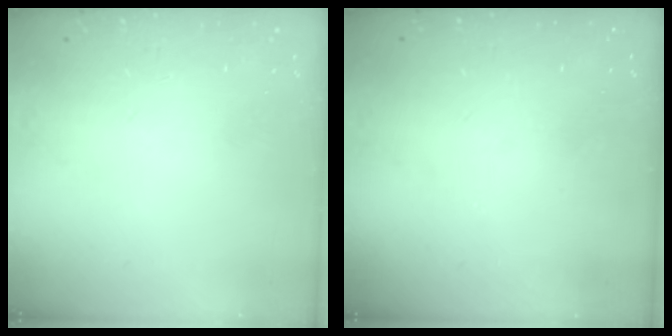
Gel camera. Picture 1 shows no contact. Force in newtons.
{"total": 2.9, "press": 2.8, "slide": 0.9}